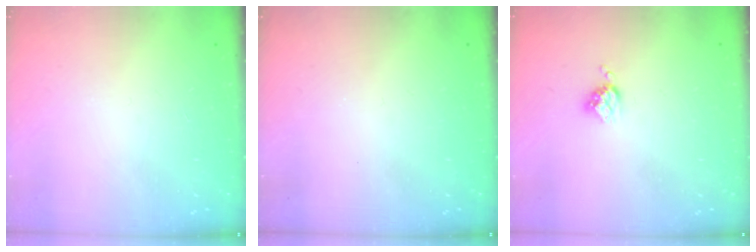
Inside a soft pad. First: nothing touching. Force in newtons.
{"total": 0.0}
{"total": 3.6, "press": 3.6, "slide": 0.4}